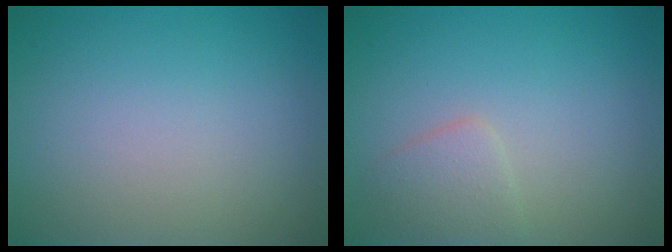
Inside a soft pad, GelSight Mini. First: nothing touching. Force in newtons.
{"total": 1.9, "press": 1.9, "slide": 0.0}